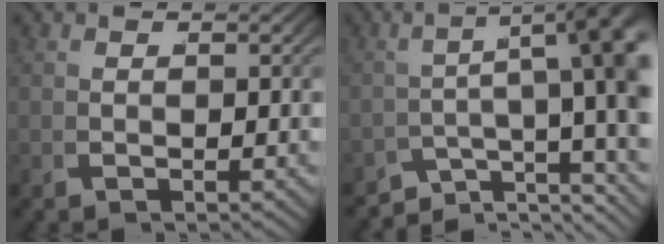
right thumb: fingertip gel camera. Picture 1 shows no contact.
{"total": 8.5, "force": [-2.4, 4.0, 7.2], "torque": [-0.101, -0.018, -0.033]}